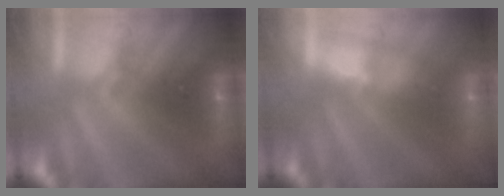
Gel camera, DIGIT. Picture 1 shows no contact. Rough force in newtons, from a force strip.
{"total": 3.0}